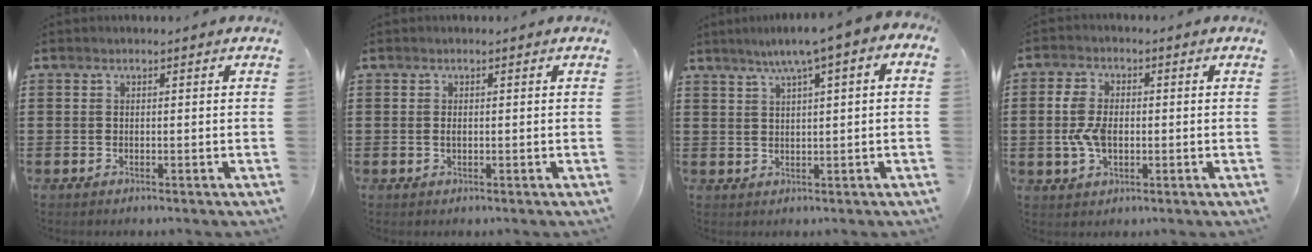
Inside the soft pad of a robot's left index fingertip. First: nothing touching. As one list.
[{"total": 0.8, "force": [0.0, 0.3, 0.7], "torque": [-0.016, -0.001, -0.001]}, {"total": 4.0, "force": [1.9, 0.4, 3.5], "torque": [-0.070, -0.007, 0.026]}, {"total": 5.7, "force": [-0.4, 3.5, 4.5], "torque": [-0.113, 0.000, -0.016]}]